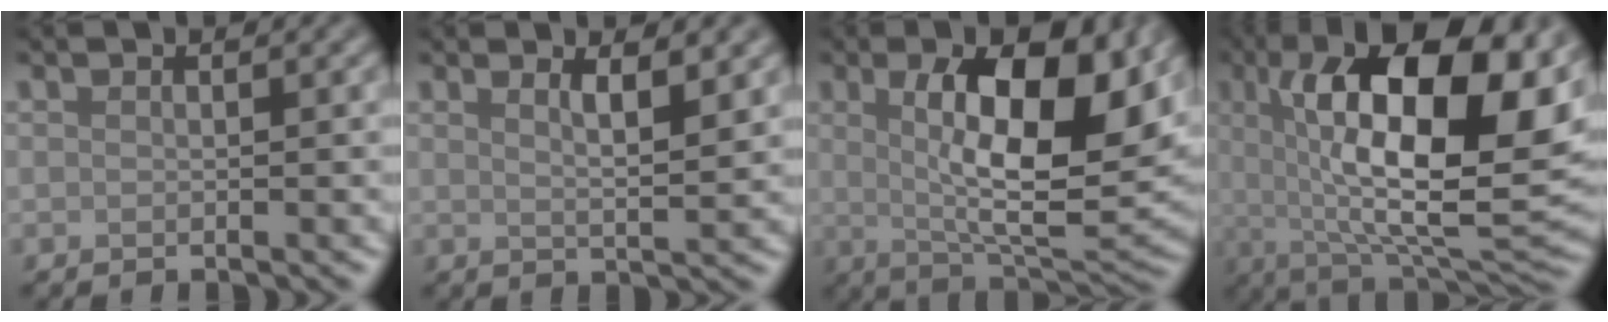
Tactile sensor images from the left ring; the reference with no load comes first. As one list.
[{"total": 2.8, "force": [1.5, 0.5, 2.3], "torque": [-0.031, -0.001, 0.024]}, {"total": 10.8, "force": [2.2, 3.9, 9.8], "torque": [-0.144, 0.000, 0.039]}, {"total": 16.8, "force": [3.0, 6.5, 15.2], "torque": [-0.228, 0.005, 0.043]}]